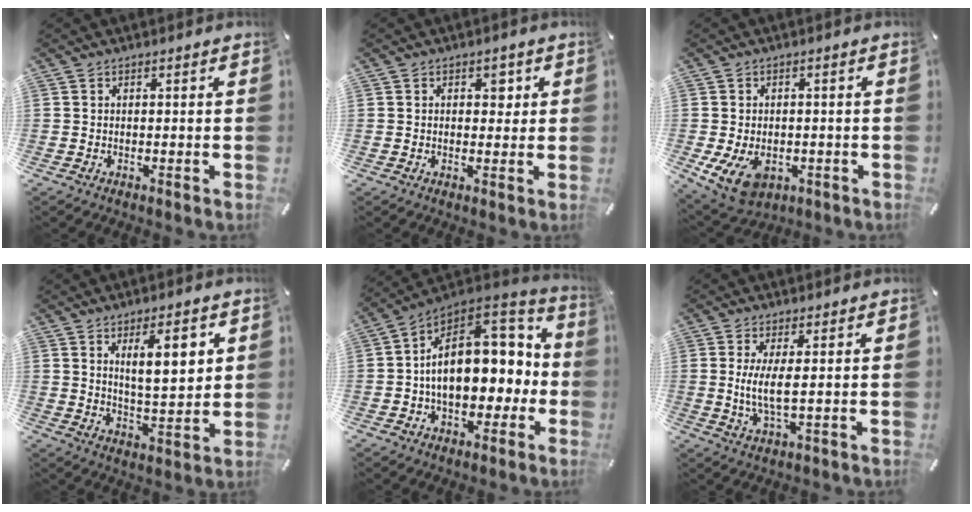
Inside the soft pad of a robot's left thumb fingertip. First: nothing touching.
{"total": 3.0, "force": [0.8, 2.1, 1.9], "torque": [-0.009, -0.004, 0.003]}
{"total": 7.6, "force": [-2.4, 5.5, 4.6], "torque": [-0.096, 0.009, -0.042]}
{"total": 11.0, "force": [4.7, 4.1, 9.0], "torque": [-0.136, -0.015, 0.072]}
{"total": 20.2, "force": [0.7, 13.7, 14.8], "torque": [-0.205, -0.007, 0.020]}
{"total": 6.4, "force": [0.5, 1.4, 6.2], "torque": [-0.129, -0.009, 0.006]}